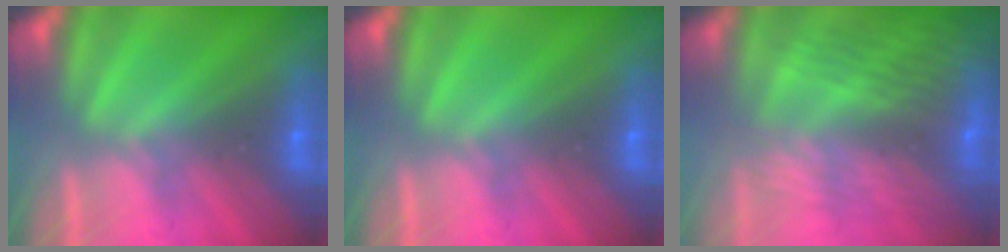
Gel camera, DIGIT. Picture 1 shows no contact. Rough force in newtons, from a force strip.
{"total": 0.0}
{"total": 7.0}